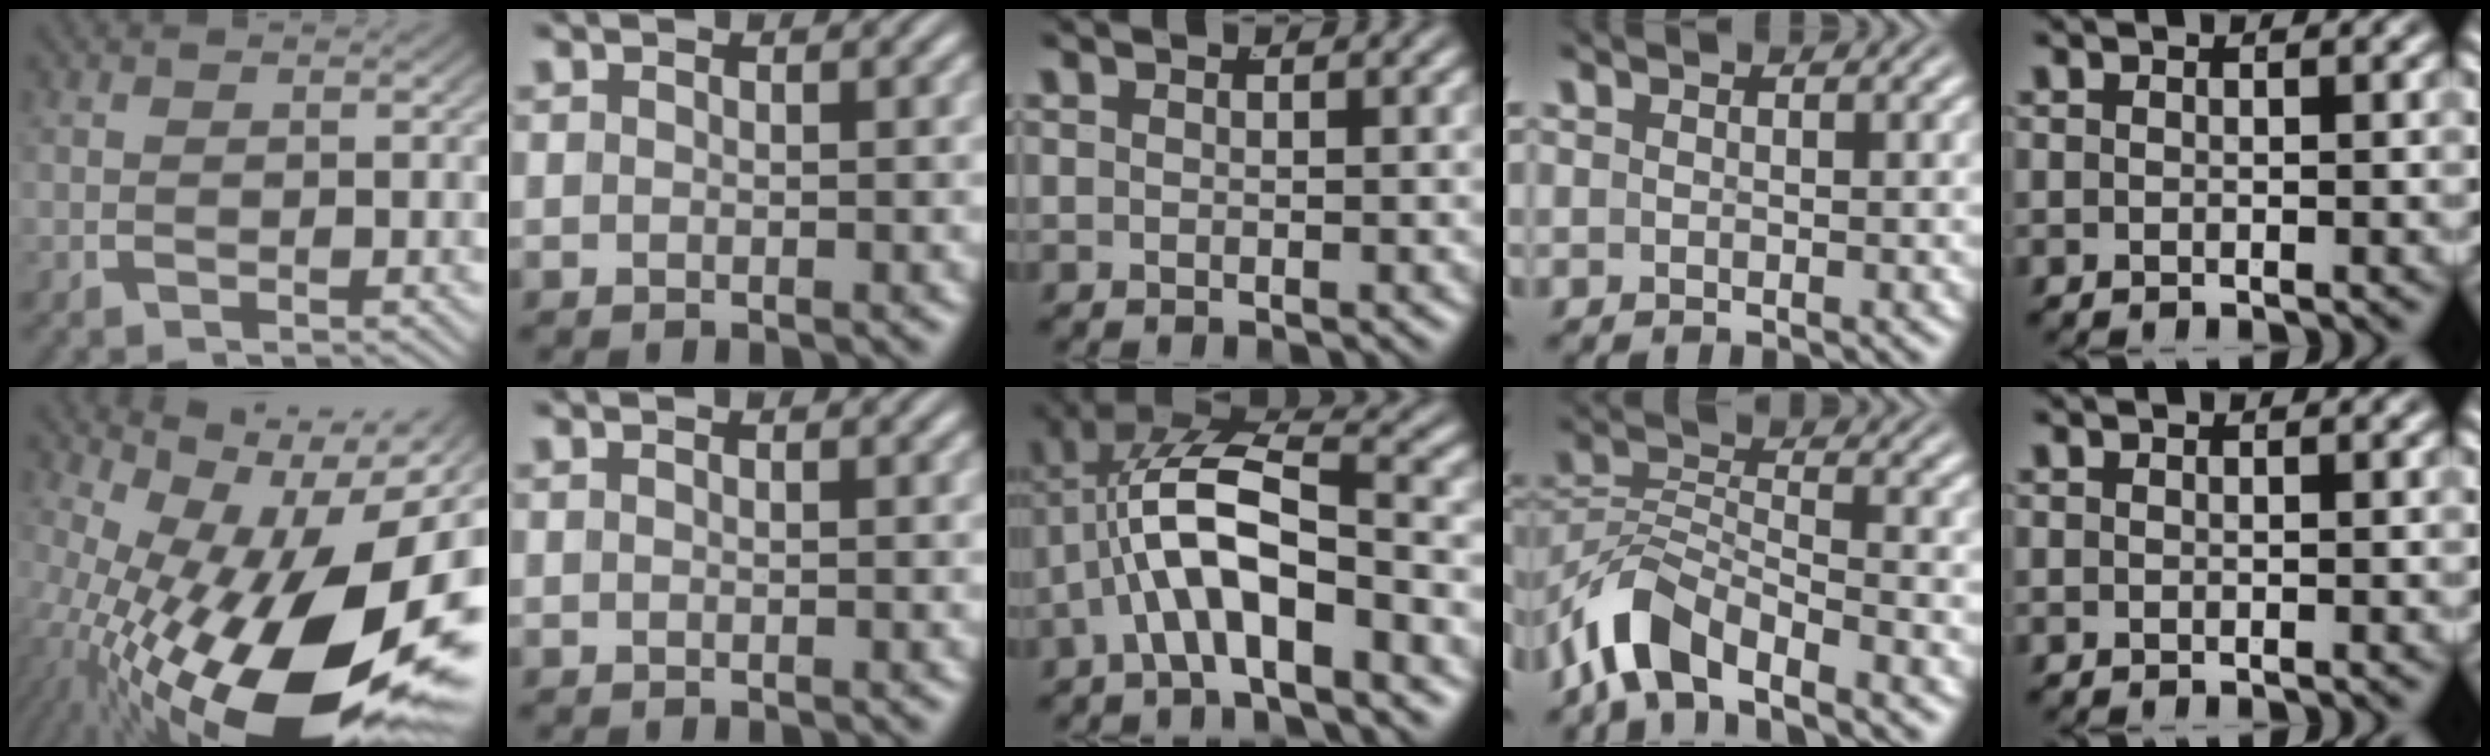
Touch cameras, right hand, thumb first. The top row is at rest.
{"thumb": {"total": 21.5, "force": [-3.7, 11.8, 17.6], "torque": [-0.313, -0.074, -0.012]}, "middle": {"total": 8.1, "force": [-0.6, 4.7, 6.7], "torque": [-0.133, -0.018, -0.005]}, "ring": {"total": 5.3, "force": [-3.5, 2.6, 3.1], "torque": [-0.075, -0.021, -0.053]}}